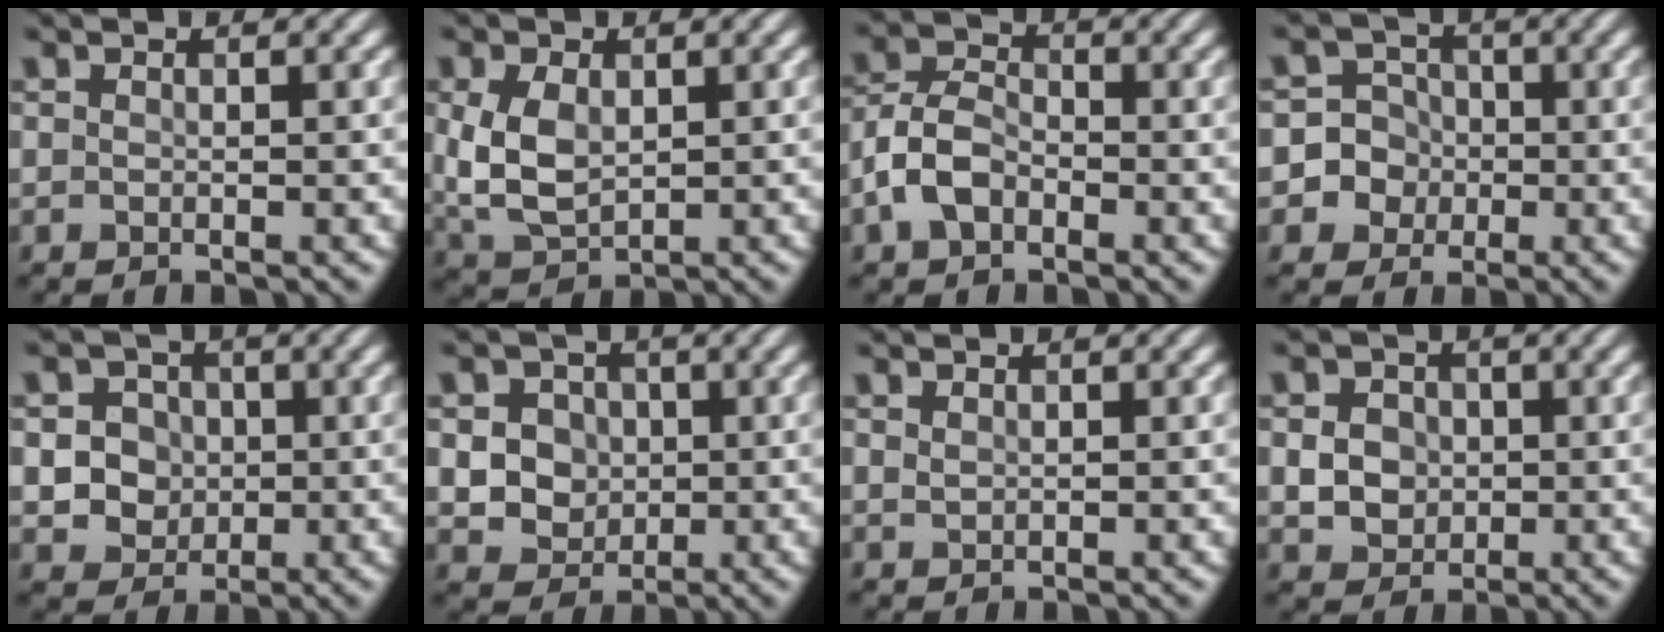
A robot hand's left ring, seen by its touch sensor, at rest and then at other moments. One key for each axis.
{"total": 4.9, "fx": 0.6, "fy": 3.2, "fz": 3.6, "tx": -0.087, "ty": -0.001, "tz": 0.019}
{"total": 3.8, "fx": -1.7, "fy": 2.5, "fz": 2.4, "tx": -0.051, "ty": 0.009, "tz": -0.042}
{"total": 6.3, "fx": -1.3, "fy": 6.1, "fz": 0.6, "tx": 0.005, "ty": 0.018, "tz": -0.046}
{"total": 4.3, "fx": 0.4, "fy": 3.9, "fz": 1.7, "tx": -0.021, "ty": 0.007, "tz": 0.002}
{"total": 5.4, "fx": 1.0, "fy": 4.8, "fz": 2.4, "tx": -0.041, "ty": 0.010, "tz": 0.016}
{"total": 0.6, "fx": 0.4, "fy": 0.3, "fz": 0.3, "tx": -0.010, "ty": 0.000, "tz": 0.010}
{"total": 3.1, "fx": -0.1, "fy": 2.7, "fz": 1.5, "tx": -0.025, "ty": -0.002, "tz": -0.002}